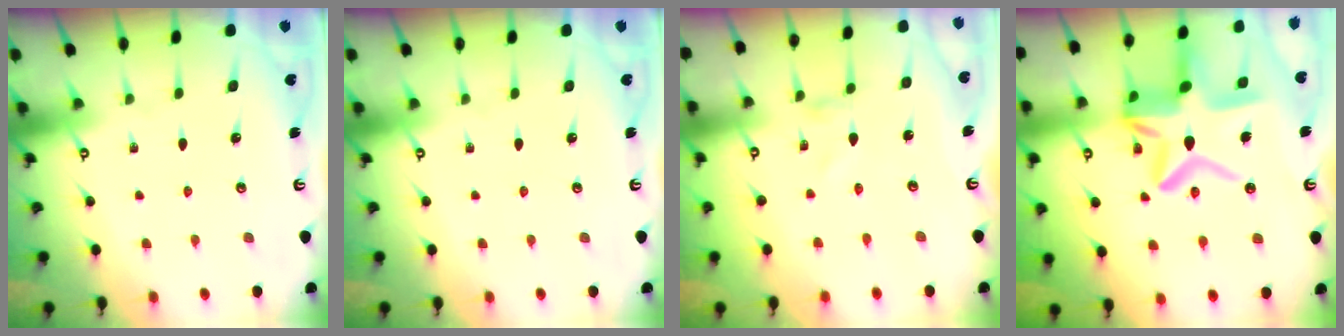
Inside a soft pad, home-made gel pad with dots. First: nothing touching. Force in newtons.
{"total": 0.0}
{"total": 0.0}
{"total": 16.1, "press": 16.1, "slide": 1.6}